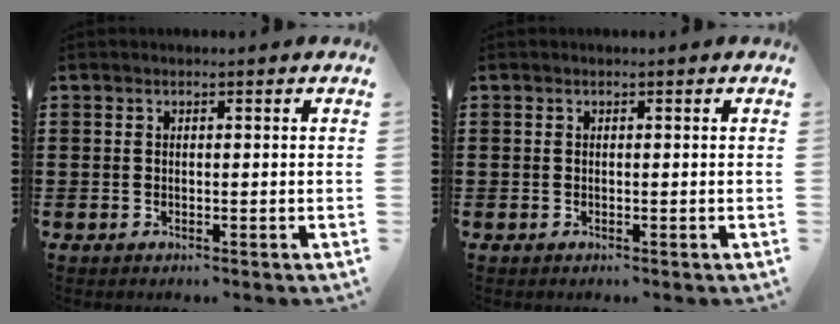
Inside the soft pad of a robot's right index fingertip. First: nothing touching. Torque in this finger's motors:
{"motor_torque": [0.00, 2.14, 0.00, 0.00]}